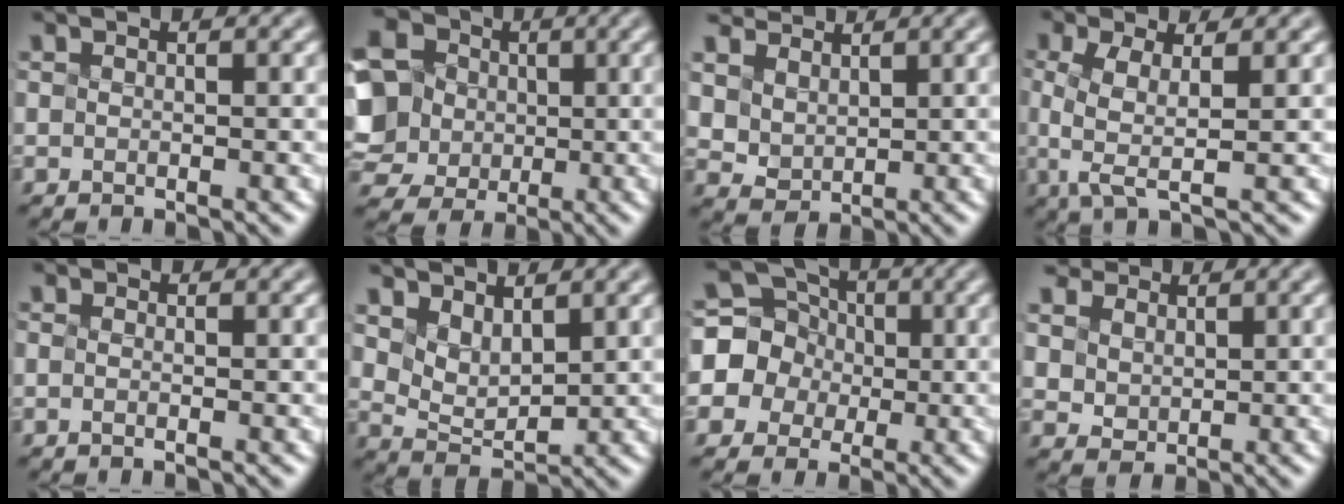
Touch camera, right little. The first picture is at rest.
{"total": 13.3, "force": [1.9, 11.9, 5.6], "torque": [-0.190, 0.020, 0.035]}
{"total": 2.4, "force": [2.1, 1.0, -0.6], "torque": [-0.036, -0.015, 0.086]}
{"total": 1.8, "force": [-1.2, -0.6, 1.1], "torque": [-0.057, -0.017, 0.006]}
{"total": 2.1, "force": [-1.5, -1.0, -1.1], "torque": [0.004, -0.021, -0.004]}
{"total": 1.1, "force": [1.1, 0.1, 0.1], "torque": [-0.031, -0.020, 0.059]}
{"total": 4.3, "force": [-1.5, 4.0, -0.8], "torque": [-0.001, 0.016, -0.023]}
{"total": 2.8, "force": [2.1, 1.8, -0.2], "torque": [-0.060, -0.008, 0.084]}